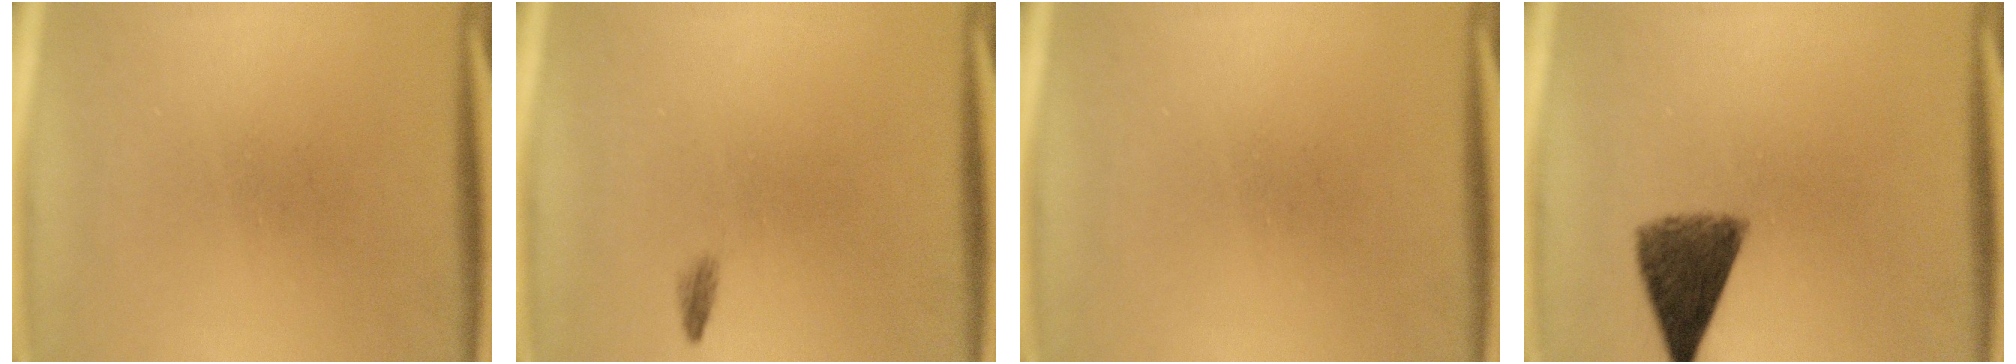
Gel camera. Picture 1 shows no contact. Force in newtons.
{"total": 0.7}
{"total": 0.0}
{"total": 7.8}